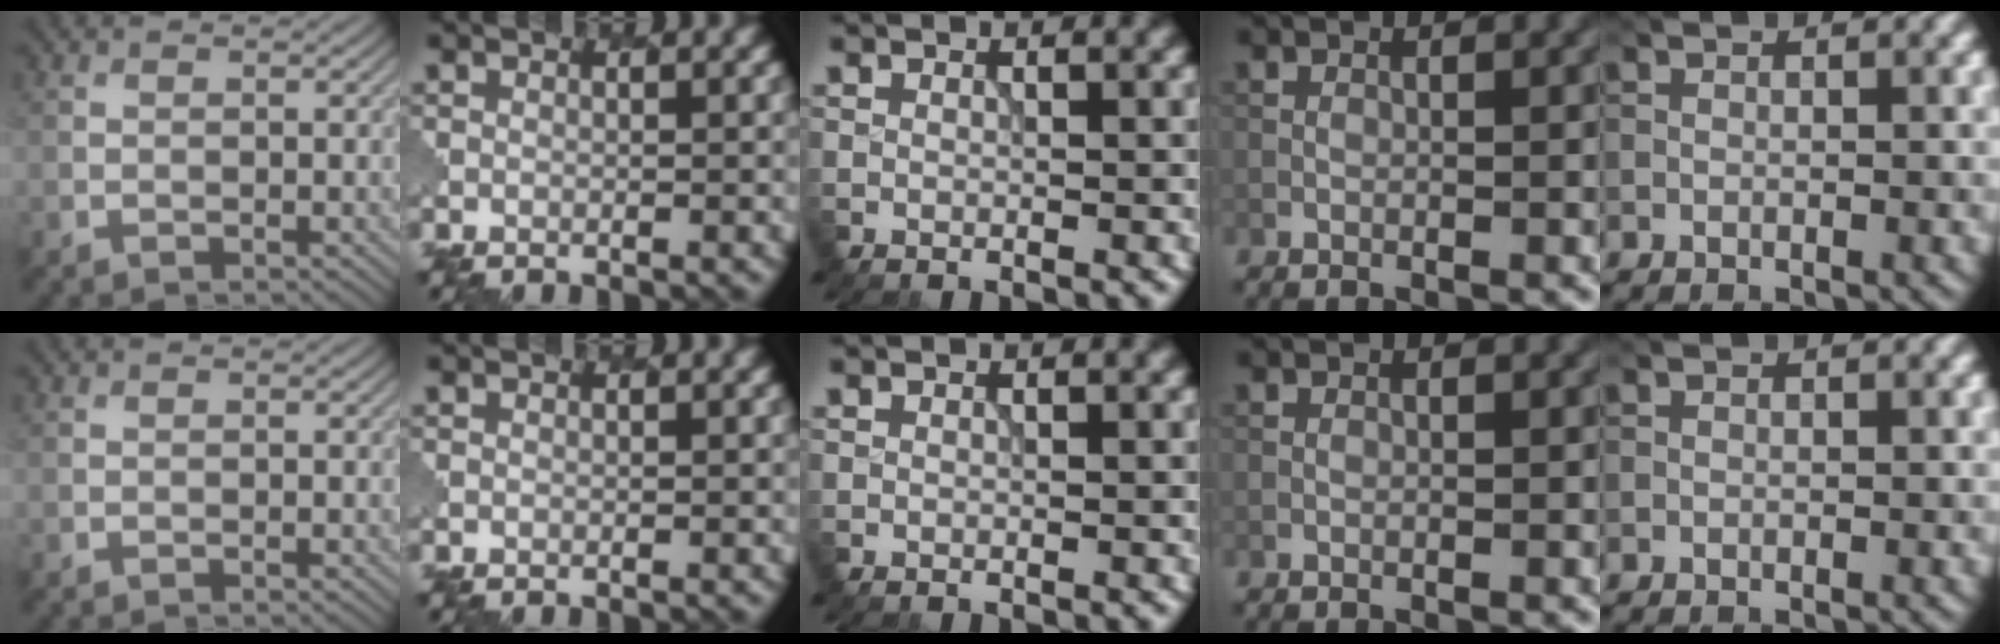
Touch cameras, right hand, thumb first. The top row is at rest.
{}